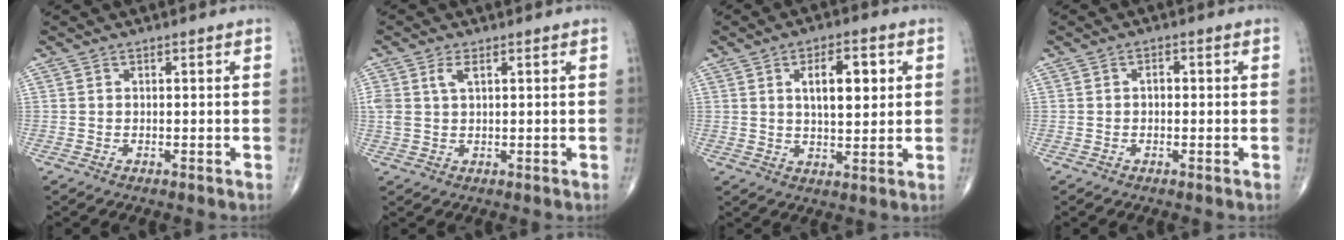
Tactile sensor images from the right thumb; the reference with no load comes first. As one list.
[{"total": 3.3, "force": [1.3, 1.7, 2.6], "torque": [-0.064, 0.006, 0.029]}, {"total": 8.7, "force": [2.4, 3.9, 7.4], "torque": [-0.092, -0.009, 0.037]}, {"total": 1.3, "force": [-0.1, 0.9, 0.9], "torque": [-0.006, 0.006, -0.007]}]